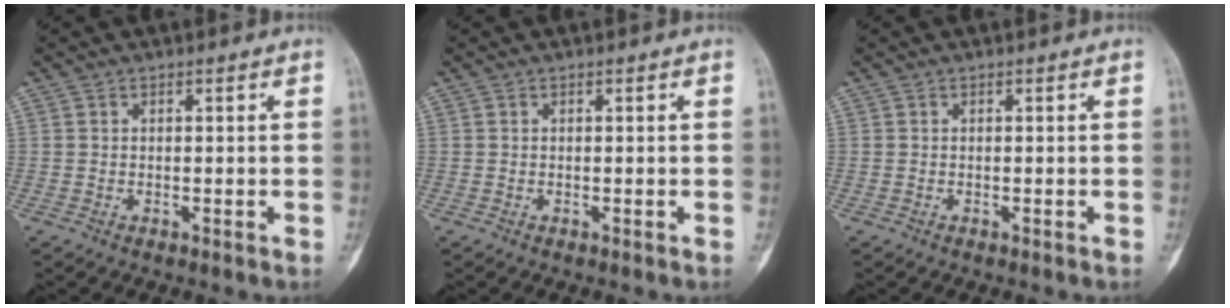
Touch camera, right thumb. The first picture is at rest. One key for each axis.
{"total": 0.0}
{"total": 0.0}